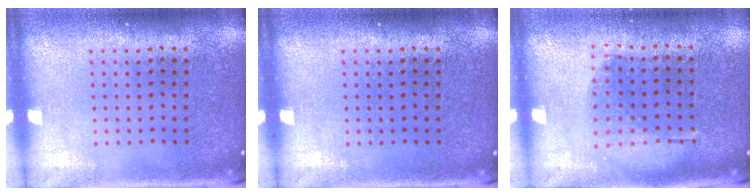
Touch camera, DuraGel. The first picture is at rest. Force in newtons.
{"total": 0.0}
{"total": 1.0, "press": 0.9, "slide": 0.4}